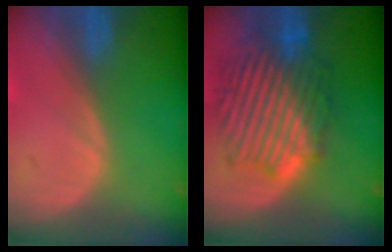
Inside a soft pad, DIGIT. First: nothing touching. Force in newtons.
{"total": 11.3, "press": 11.2, "slide": 0.6}